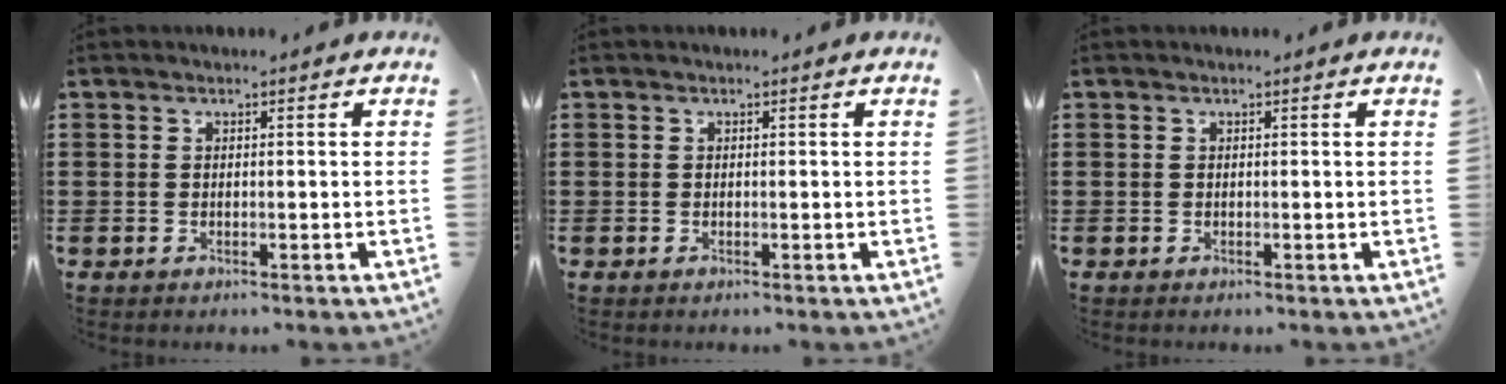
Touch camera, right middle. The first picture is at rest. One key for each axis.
{"total": 0.0}
{"total": 0.0}